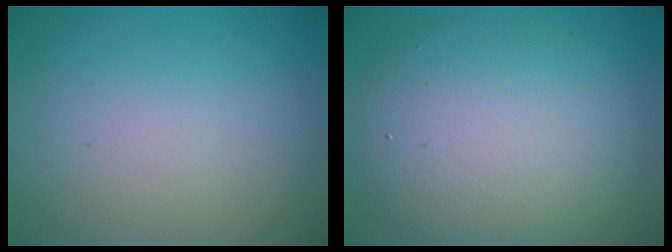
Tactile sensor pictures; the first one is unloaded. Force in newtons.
{"total": 8.4, "press": 8.4, "slide": 0.5}